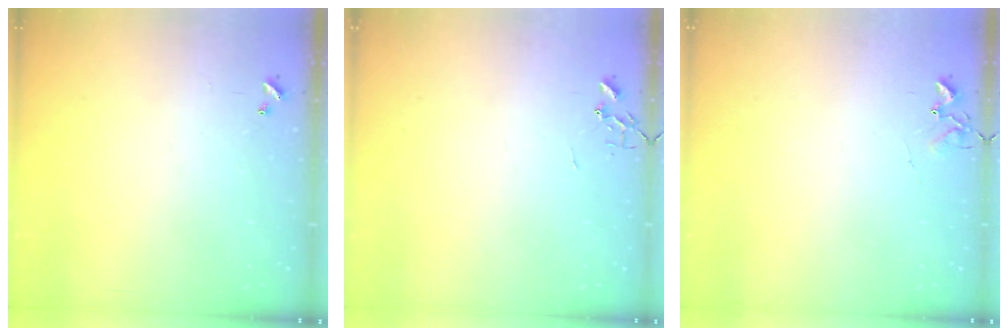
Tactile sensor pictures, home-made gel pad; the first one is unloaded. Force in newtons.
{"total": 0.0}
{"total": 6.1, "press": 6.0, "slide": 0.6}